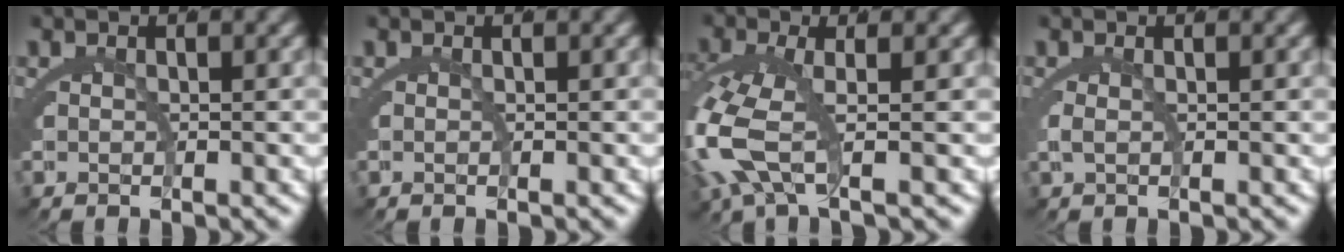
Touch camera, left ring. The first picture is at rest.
{"total": 0.0}
{"total": 5.3, "force": [-1.1, 1.9, 4.8], "torque": [-0.146, -0.027, -0.002]}
{"total": 0.9, "force": [0.1, -0.3, 0.8], "torque": [-0.025, -0.008, 0.008]}